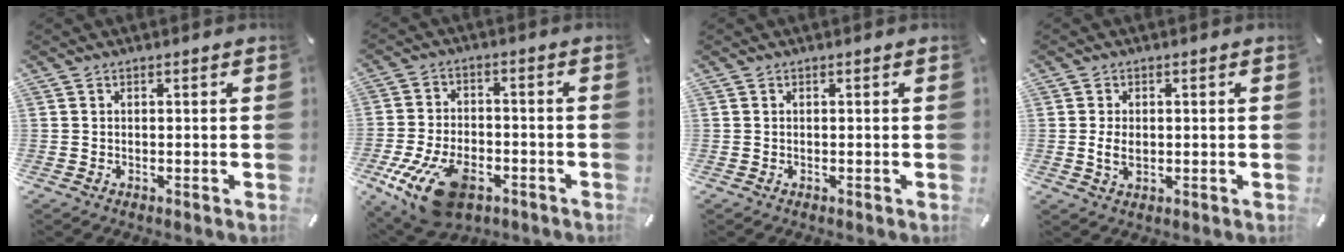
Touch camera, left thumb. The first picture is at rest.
{"total": 16.1, "force": [-8.0, 9.1, 10.7], "torque": [-0.205, 0.032, -0.133]}
{"total": 0.0}
{"total": 3.7, "force": [-0.1, 2.3, 2.9], "torque": [-0.053, -0.001, -0.005]}